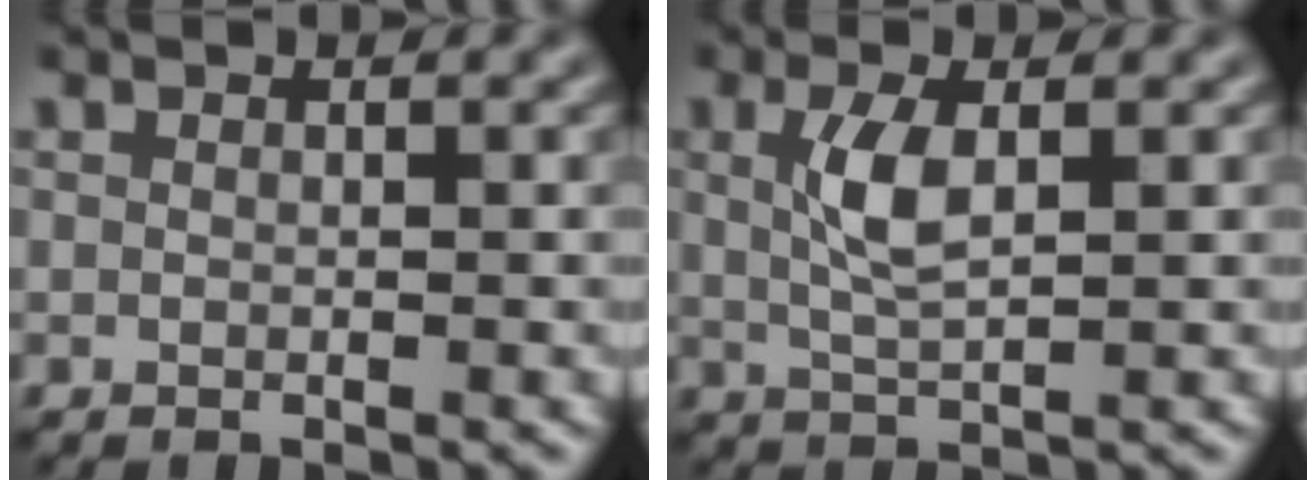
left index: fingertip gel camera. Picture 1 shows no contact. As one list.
[{"total": 3.3, "force": [0.8, 1.2, 3.0], "torque": [-0.070, 0.003, 0.015]}]